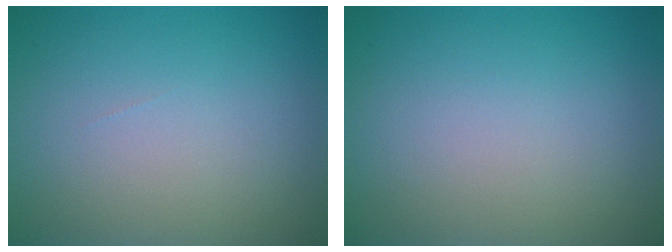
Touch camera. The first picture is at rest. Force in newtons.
{"total": 0.0}